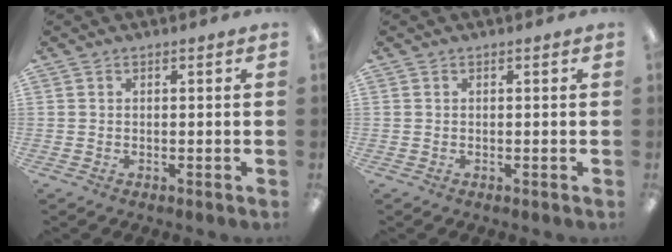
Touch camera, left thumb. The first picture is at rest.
{"total": 0.0}